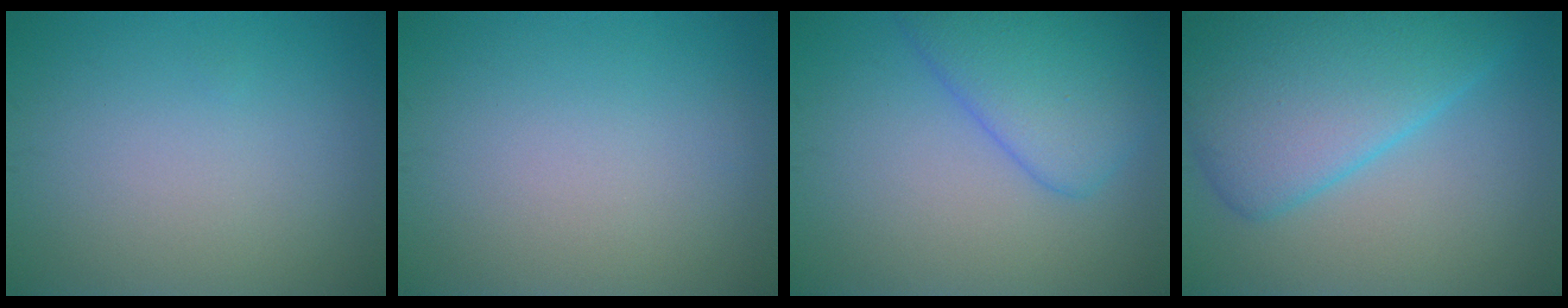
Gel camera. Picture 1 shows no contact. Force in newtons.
{"total": 0.0}
{"total": 5.5, "press": 5.5, "slide": 0.3}
{"total": 8.7, "press": 8.7, "slide": 0.3}